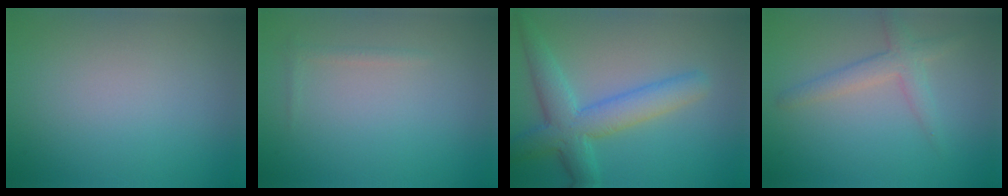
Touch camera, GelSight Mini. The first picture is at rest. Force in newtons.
{"total": 0.7, "press": 0.7, "slide": 0.0}
{"total": 5.7, "press": 5.7, "slide": 0.2}
{"total": 2.6, "press": 2.6, "slide": 0.1}